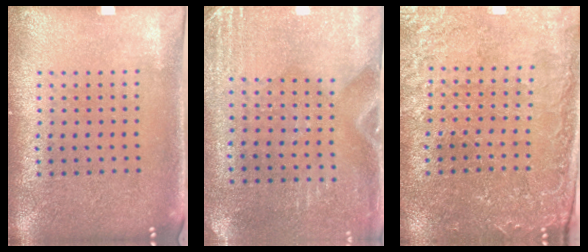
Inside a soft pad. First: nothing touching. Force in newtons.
{"total": 2.8, "press": 2.5, "slide": 1.3}
{"total": 0.7, "press": 0.6, "slide": 0.4}